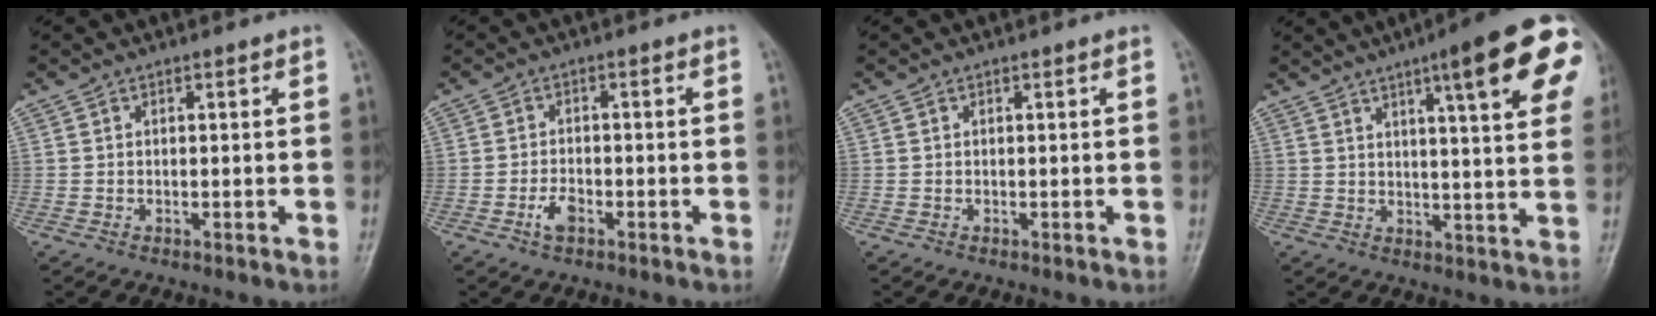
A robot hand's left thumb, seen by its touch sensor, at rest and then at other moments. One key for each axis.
{"total": 3.2, "fx": -1.7, "fy": 1.6, "fz": 2.1, "tx": -0.042, "ty": 0.011, "tz": -0.033}
{"total": 0.0}
{"total": 18.0, "fx": 8.0, "fy": 3.2, "fz": 15.8, "tx": -0.186, "ty": -0.017, "tz": 0.098}